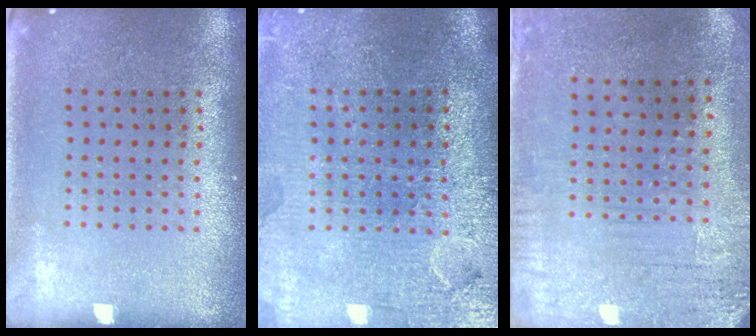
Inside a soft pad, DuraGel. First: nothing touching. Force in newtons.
{"total": 3.7, "press": 3.4, "slide": 1.4}
{"total": 3.2, "press": 2.5, "slide": 1.9}